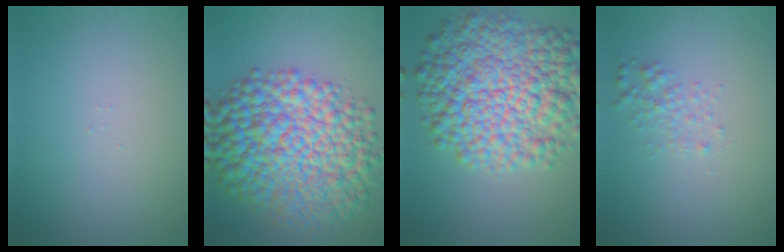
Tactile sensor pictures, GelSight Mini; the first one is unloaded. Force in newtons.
{"total": 13.9, "press": 13.9, "slide": 0.0}
{"total": 12.2, "press": 12.2, "slide": 0.3}
{"total": 1.5, "press": 1.5, "slide": 0.1}